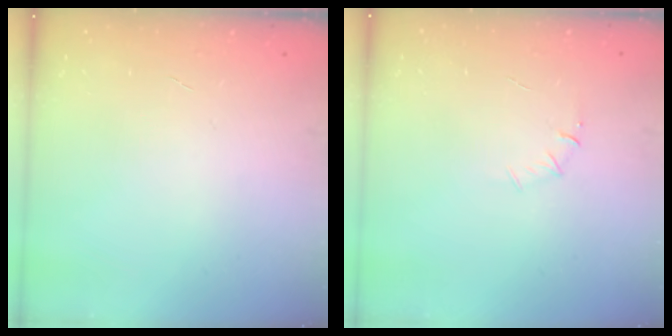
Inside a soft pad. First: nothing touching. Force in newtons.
{"total": 4.5, "press": 4.2, "slide": 1.6}